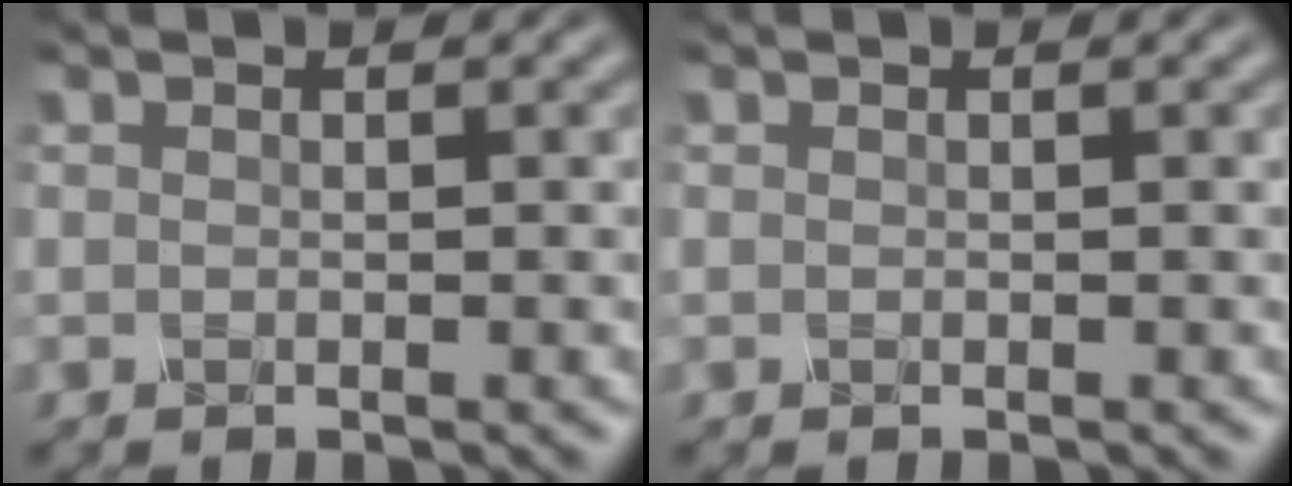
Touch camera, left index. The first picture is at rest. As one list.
[{"total": 0.0}]